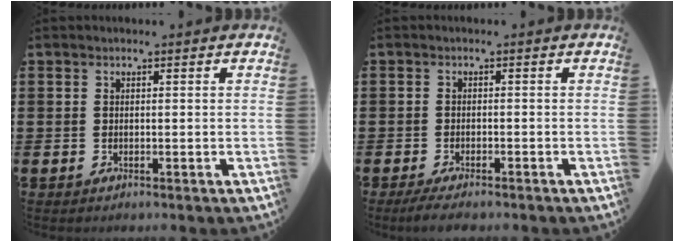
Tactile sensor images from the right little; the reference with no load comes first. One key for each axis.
{"total": 1.6, "fx": -1.3, "fy": 0.2, "fz": 1.0, "tx": -0.017, "ty": 0.002, "tz": -0.026}